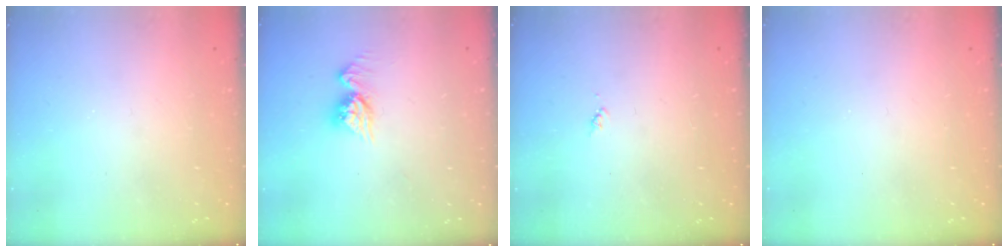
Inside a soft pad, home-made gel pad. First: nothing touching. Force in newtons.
{"total": 9.4, "press": 9.4, "slide": 0.9}
{"total": 3.4, "press": 3.4, "slide": 0.5}
{"total": 0.0}